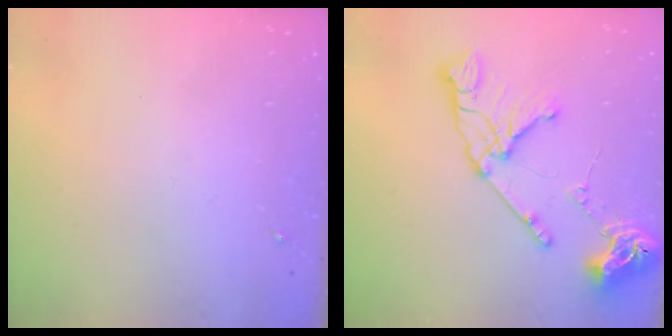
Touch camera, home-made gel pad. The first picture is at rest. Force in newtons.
{"total": 18.8, "press": 18.7, "slide": 1.7}